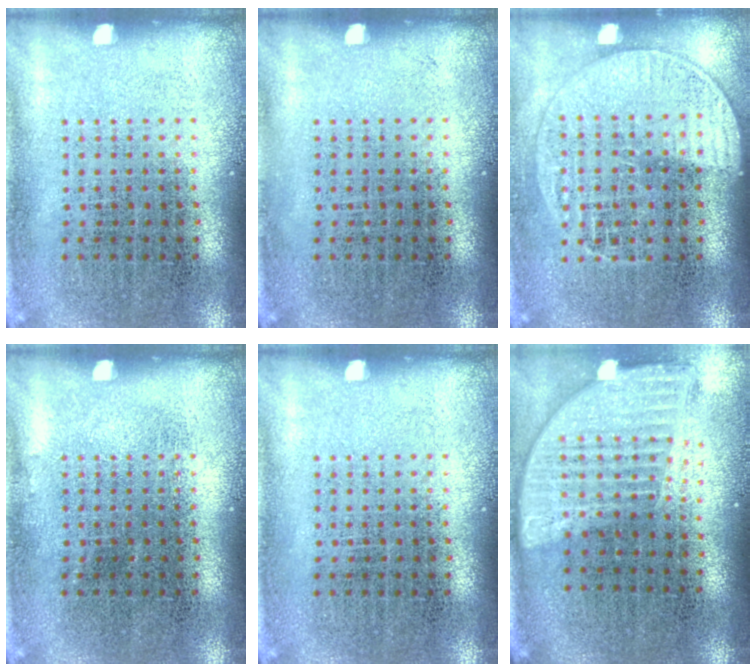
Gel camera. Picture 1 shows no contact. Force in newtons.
{"total": 0.0}
{"total": 1.3, "press": 1.2, "slide": 0.5}
{"total": 0.0}
{"total": 0.0}
{"total": 1.8, "press": 1.5, "slide": 1.0}